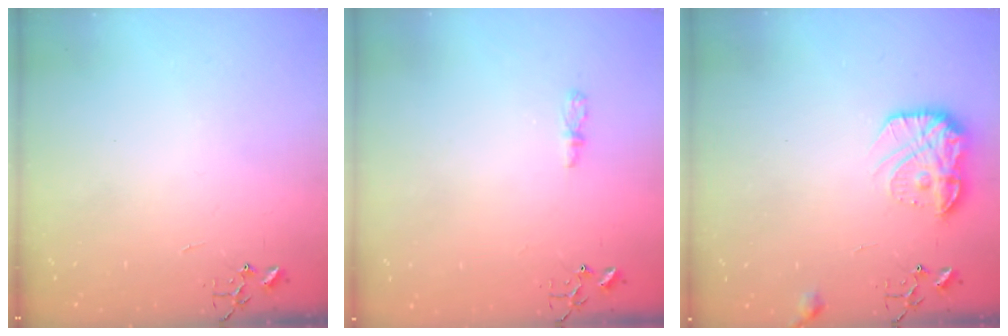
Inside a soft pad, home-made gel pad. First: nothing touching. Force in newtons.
{"total": 4.0, "press": 4.0, "slide": 0.5}
{"total": 14.1, "press": 14.1, "slide": 0.8}